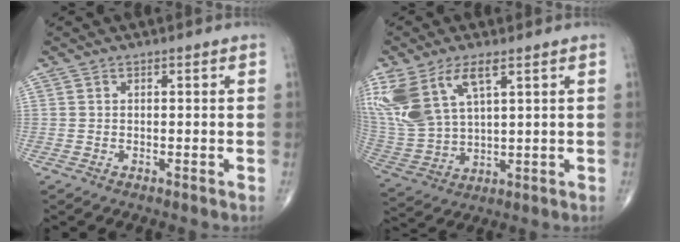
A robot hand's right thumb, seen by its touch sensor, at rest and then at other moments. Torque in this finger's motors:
{"motor_torque": [1.75, 2.12, 1.54, 0.74, 0.17]}